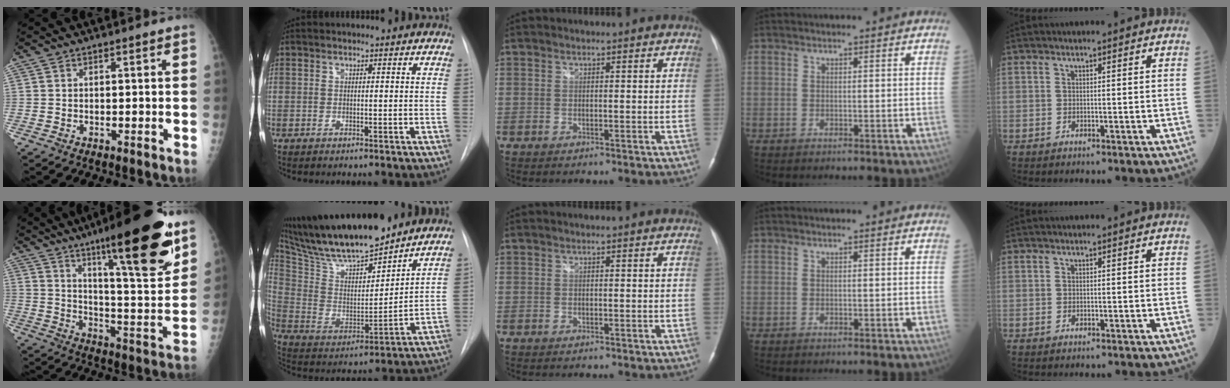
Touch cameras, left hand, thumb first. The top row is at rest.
{"thumb": {"total": 24.3, "force": [14.7, 4.4, 18.8], "torque": [-0.256, -0.072, 0.229]}, "index": {"total": 21.5, "force": [18.3, 3.6, 10.7], "torque": [-0.197, 0.004, 0.319]}}